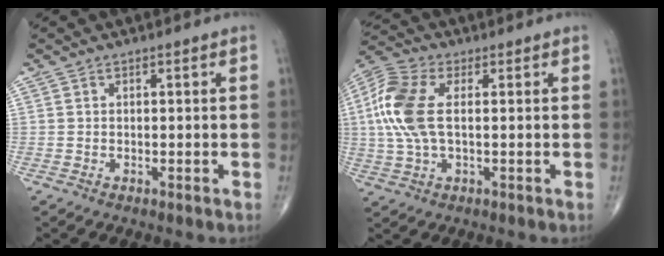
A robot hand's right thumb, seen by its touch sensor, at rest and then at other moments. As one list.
[{"total": 11.7, "force": [1.3, 6.1, 9.8], "torque": [-0.235, 0.018, 0.022]}]